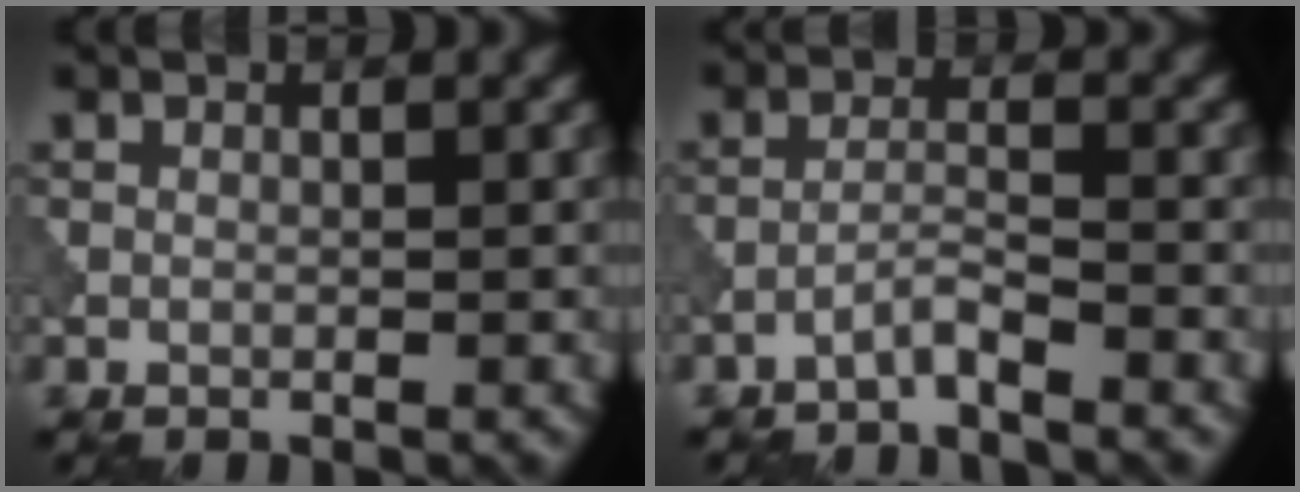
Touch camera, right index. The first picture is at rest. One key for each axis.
{"total": 2.1, "fx": -1.8, "fy": 0.0, "fz": 0.9, "tx": -0.014, "ty": 0.008, "tz": -0.045}